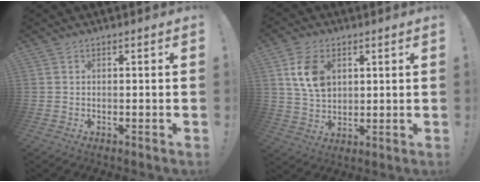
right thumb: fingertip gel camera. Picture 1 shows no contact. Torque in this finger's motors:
{"motor_torque": [0.39, 0.02, 0.41, -0.26, 0.08]}